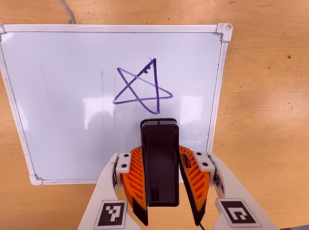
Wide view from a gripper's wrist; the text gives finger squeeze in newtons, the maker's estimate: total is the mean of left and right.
{"total": 6.7, "left": 5.4, "right": 8.0}